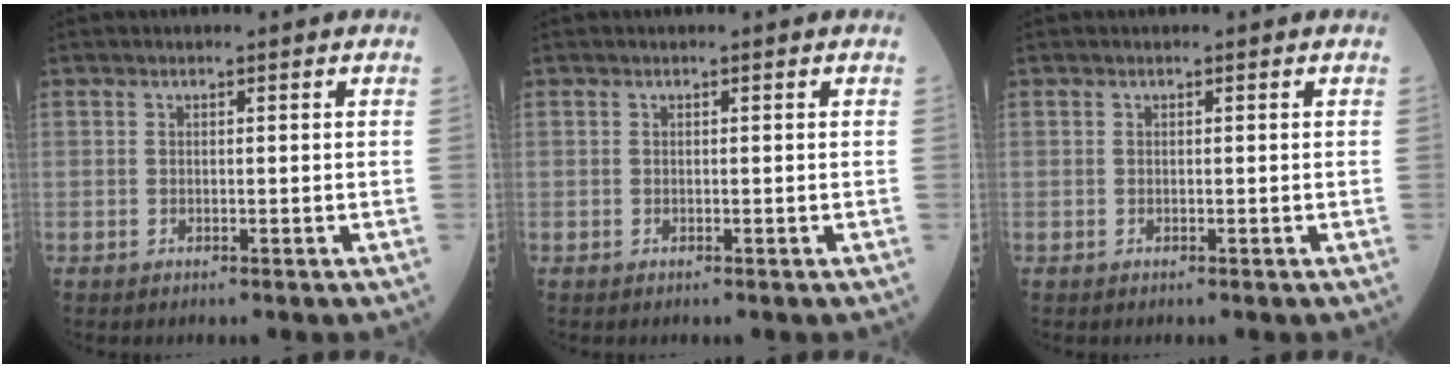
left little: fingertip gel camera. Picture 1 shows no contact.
{"total": 0.0}
{"total": 0.0}